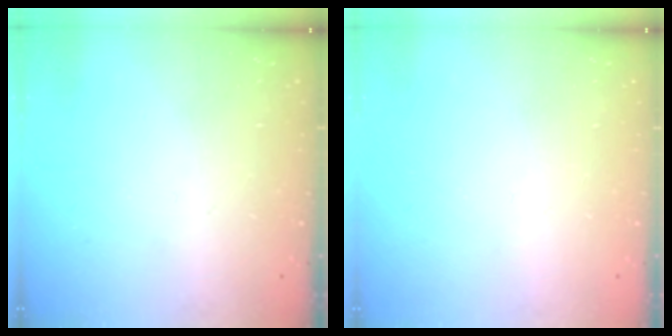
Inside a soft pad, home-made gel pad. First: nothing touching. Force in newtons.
{"total": 0.0}